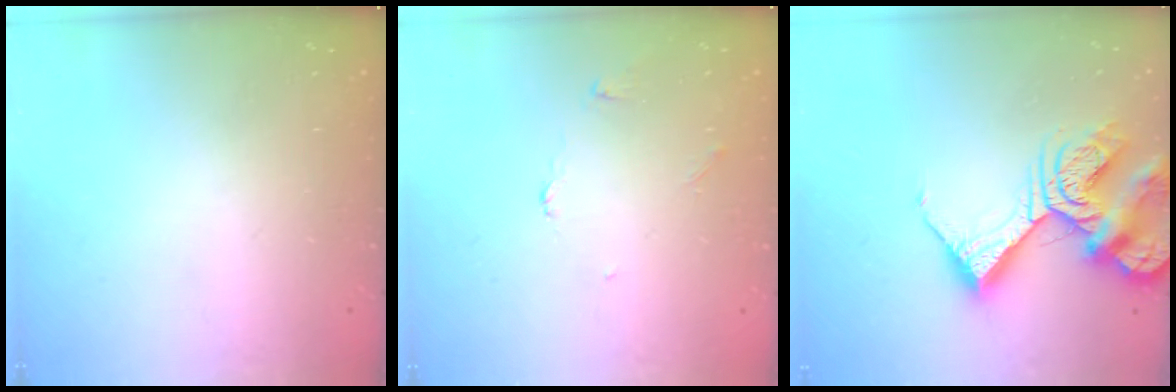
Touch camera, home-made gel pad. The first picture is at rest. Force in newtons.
{"total": 2.7, "press": 2.7, "slide": 0.3}
{"total": 15.7, "press": 15.6, "slide": 1.7}